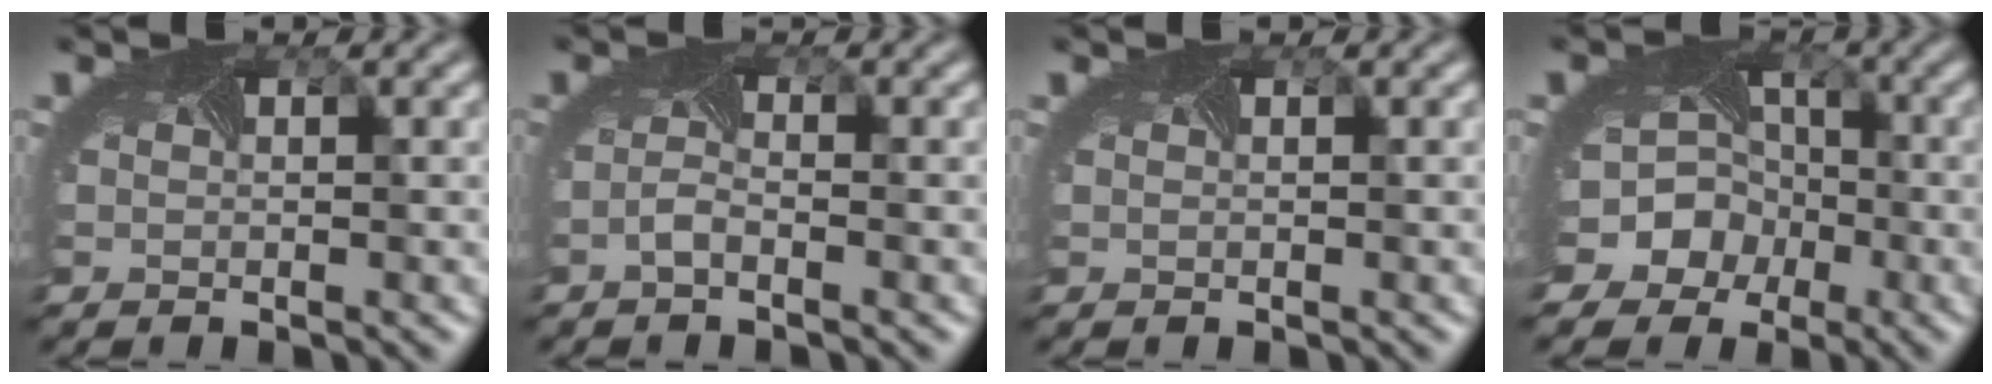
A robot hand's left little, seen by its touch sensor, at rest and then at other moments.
{"total": 1.1, "force": [-1.0, 0.0, 0.4], "torque": [-0.017, -0.002, -0.024]}
{"total": 0.0}
{"total": 10.9, "force": [-4.2, 9.5, 3.5], "torque": [-0.071, -0.004, -0.091]}